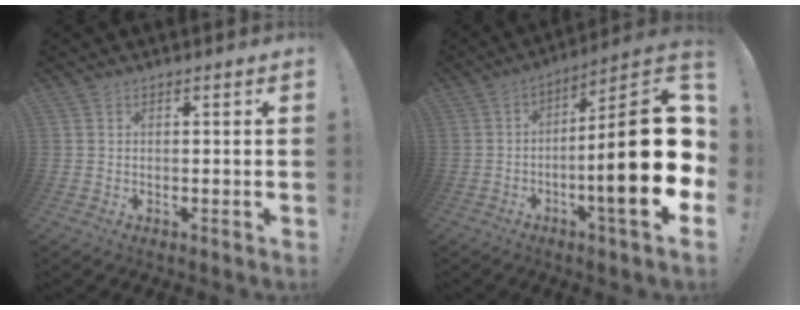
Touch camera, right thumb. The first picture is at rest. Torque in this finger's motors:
{"motor_torque": [0.44, 1.11, 2.29, -0.48, 0.39]}